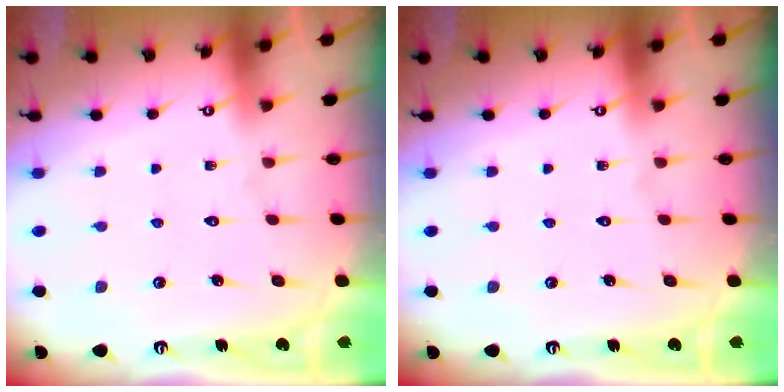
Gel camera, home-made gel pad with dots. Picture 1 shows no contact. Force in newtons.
{"total": 0.0}